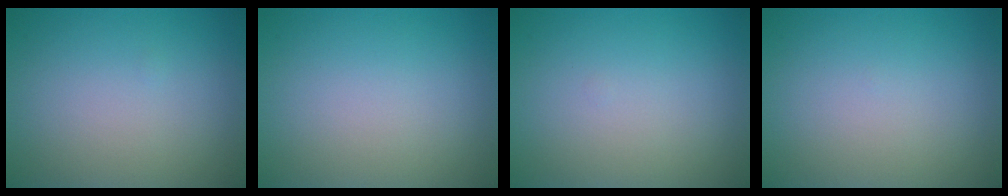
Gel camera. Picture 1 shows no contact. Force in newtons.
{"total": 0.0}
{"total": 0.0}
{"total": 0.0}